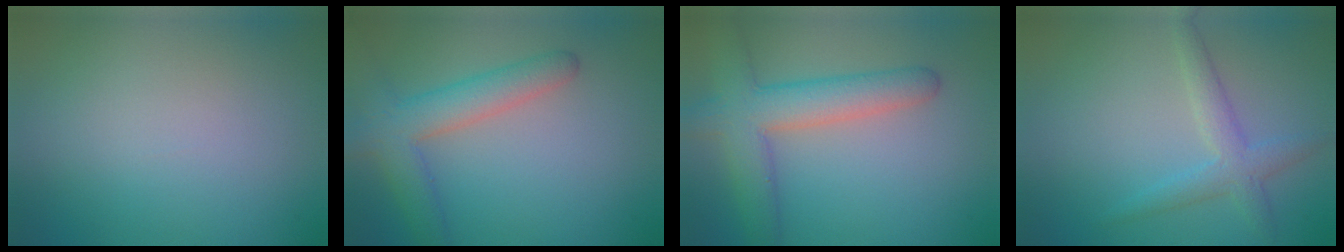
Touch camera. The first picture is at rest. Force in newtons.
{"total": 4.7, "press": 4.7, "slide": 0.2}
{"total": 6.0, "press": 6.0, "slide": 0.4}
{"total": 2.7, "press": 2.7, "slide": 0.1}